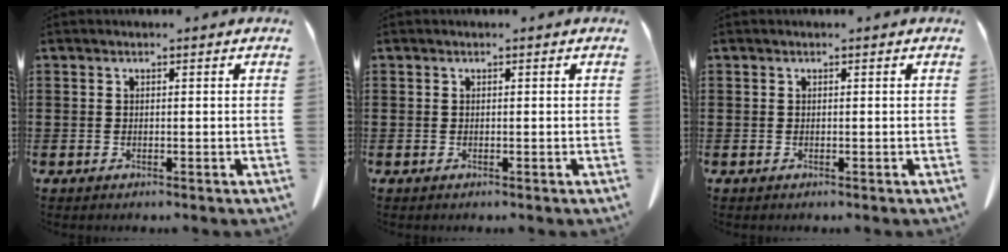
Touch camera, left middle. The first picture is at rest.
{"total": 0.0}
{"total": 0.0}